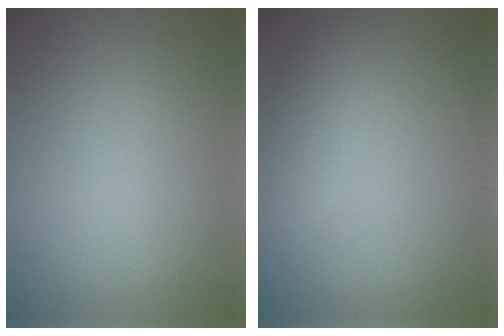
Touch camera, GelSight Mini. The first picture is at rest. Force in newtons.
{"total": 2.7, "press": 2.7, "slide": 0.2}